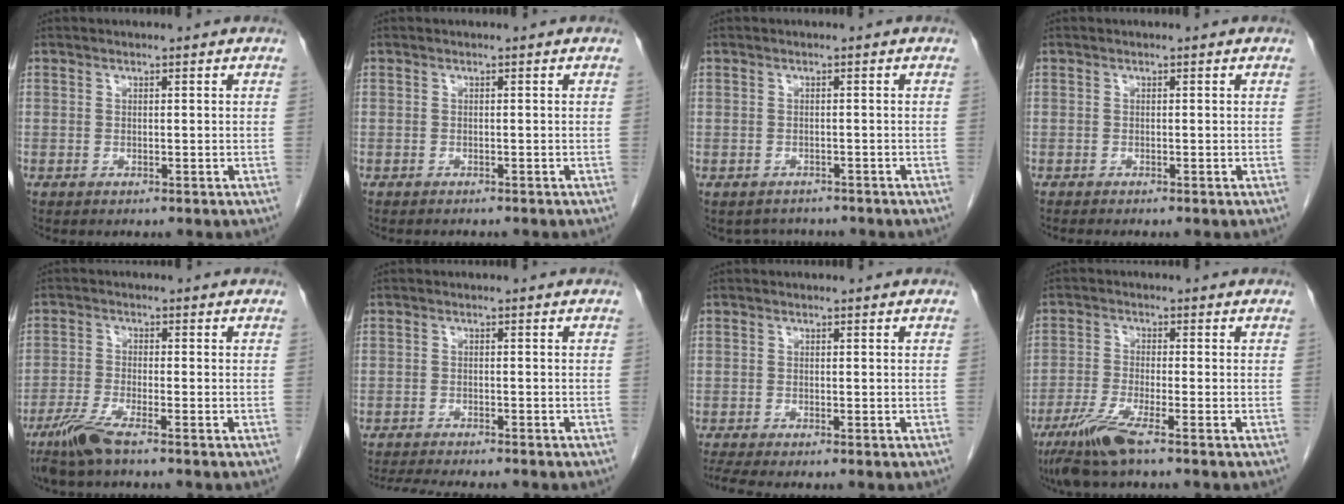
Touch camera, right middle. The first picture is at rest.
{"total": 2.3, "force": [-2.0, 0.7, 0.9], "torque": [-0.013, -0.005, -0.020]}
{"total": 2.9, "force": [-2.5, 1.3, -0.1], "torque": [-0.004, 0.001, -0.036]}
{"total": 1.0, "force": [-0.9, -0.2, 0.5], "torque": [-0.007, 0.000, -0.014]}
{"total": 4.8, "force": [-3.6, 0.1, 3.2], "torque": [-0.076, -0.014, -0.075]}
{"total": 8.3, "force": [-7.5, 0.8, 3.6], "torque": [-0.054, -0.014, -0.112]}
{"total": 2.0, "force": [-1.7, -0.4, 1.0], "torque": [-0.026, -0.009, -0.036]}
{"total": 6.5, "force": [-4.2, 0.0, 4.9], "torque": [-0.105, -0.020, -0.085]}